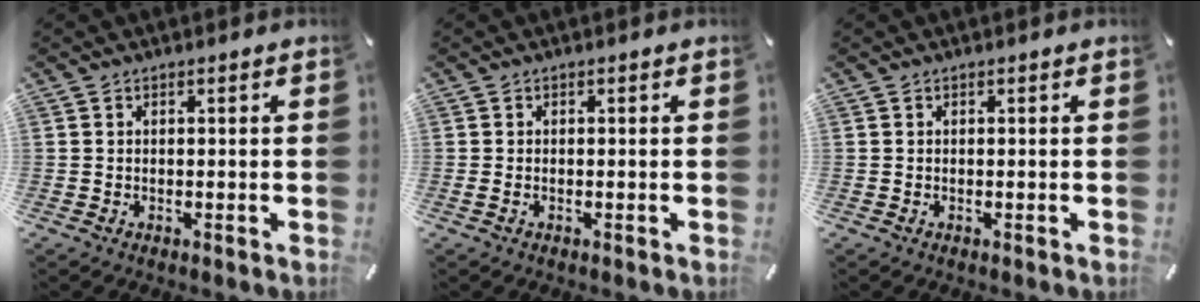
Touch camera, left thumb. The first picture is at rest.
{"total": 0.8, "force": [-0.3, 0.4, 0.6], "torque": [-0.012, -0.001, -0.005]}
{"total": 0.0}